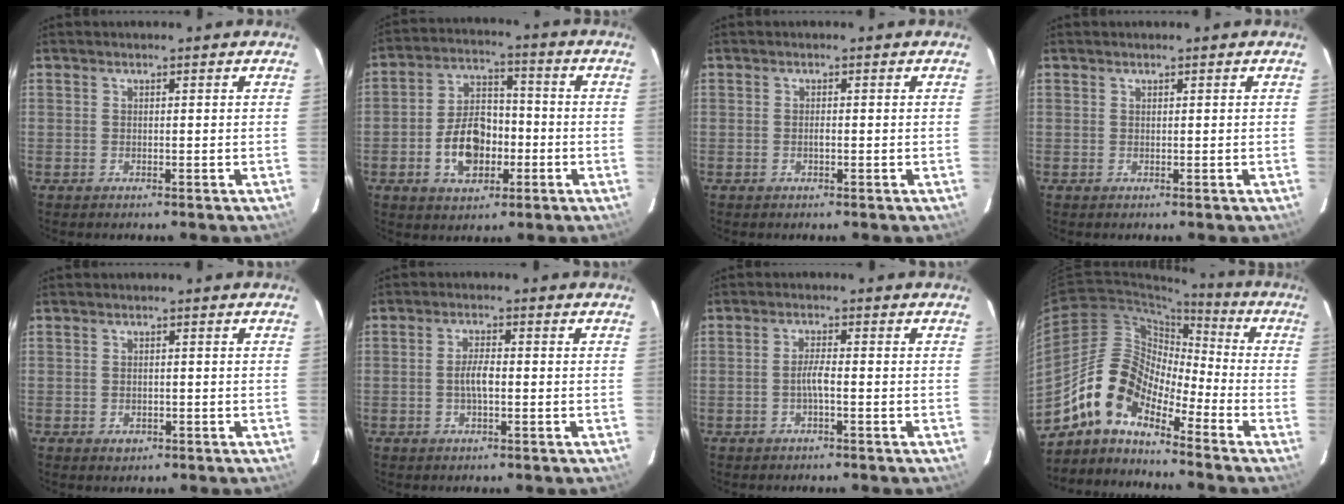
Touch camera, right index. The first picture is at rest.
{"total": 10.9, "force": [-3.5, 7.0, 7.5], "torque": [-0.148, 0.020, -0.050]}
{"total": 0.7, "force": [-0.2, 0.3, 0.6], "torque": [-0.012, 0.000, -0.004]}
{"total": 0.0}
{"total": 1.8, "force": [-0.6, 1.6, 0.8], "torque": [-0.013, -0.002, -0.004]}
{"total": 3.4, "force": [-0.6, 1.0, 3.2], "torque": [-0.062, 0.003, -0.011]}
{"total": 2.4, "force": [-0.9, 0.1, 2.2], "torque": [-0.043, 0.003, -0.019]}
{"total": 11.6, "force": [-8.9, 4.8, 5.8], "torque": [-0.094, 0.021, -0.182]}